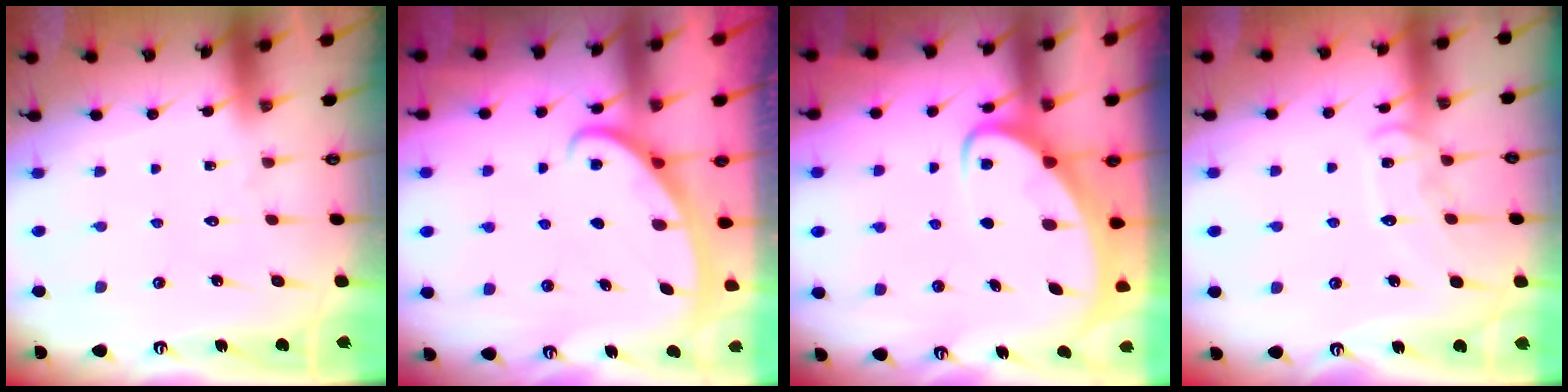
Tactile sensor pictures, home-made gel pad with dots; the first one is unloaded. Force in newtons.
{"total": 2.8, "press": 2.8, "slide": 0.3}
{"total": 3.8, "press": 3.8, "slide": 0.3}
{"total": 10.0, "press": 10.0, "slide": 0.7}